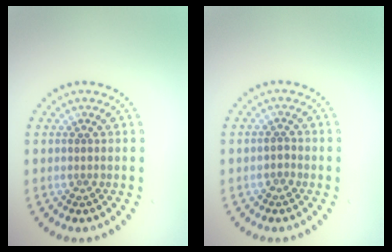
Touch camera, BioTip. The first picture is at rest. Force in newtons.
{"total": 0.5, "press": 0.5, "slide": 0.2}